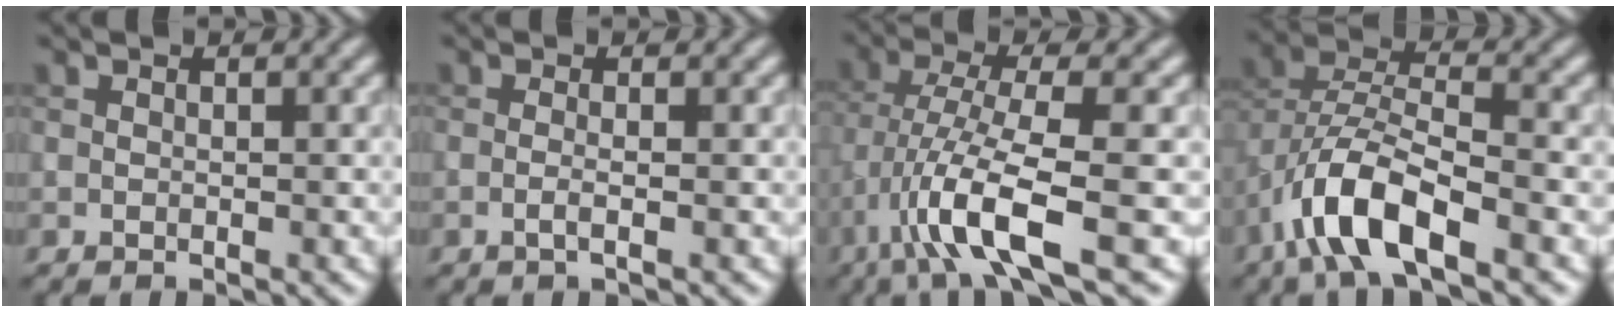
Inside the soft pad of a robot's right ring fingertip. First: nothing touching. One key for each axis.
{"total": 1.3, "fx": -0.3, "fy": 0.4, "fz": 1.2, "tx": -0.018, "ty": -0.005, "tz": -0.008}
{"total": 7.7, "fx": -2.9, "fy": 1.5, "fz": 6.9, "tx": -0.129, "ty": 0.002, "tz": -0.056}
{"total": 7.7, "fx": -4.0, "fy": 2.9, "fz": 5.9, "tx": -0.113, "ty": 0.003, "tz": -0.083}